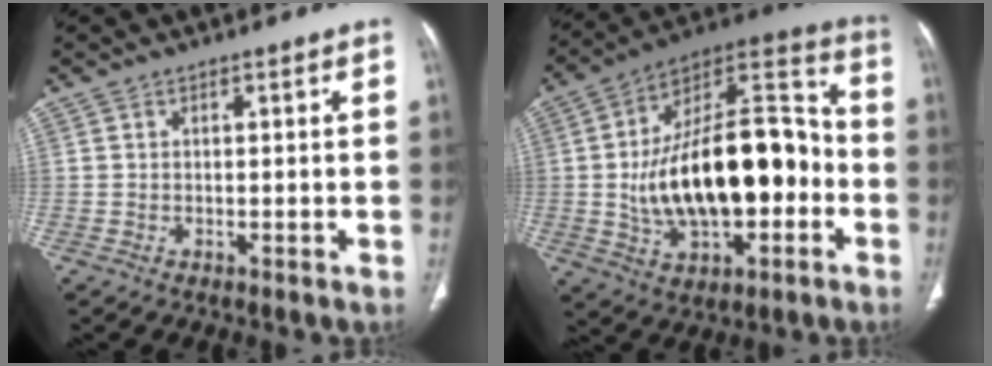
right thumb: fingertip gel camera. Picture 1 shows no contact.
{"total": 27.0, "force": [-3.2, 13.7, 23.0], "torque": [-0.367, 0.037, -0.044]}